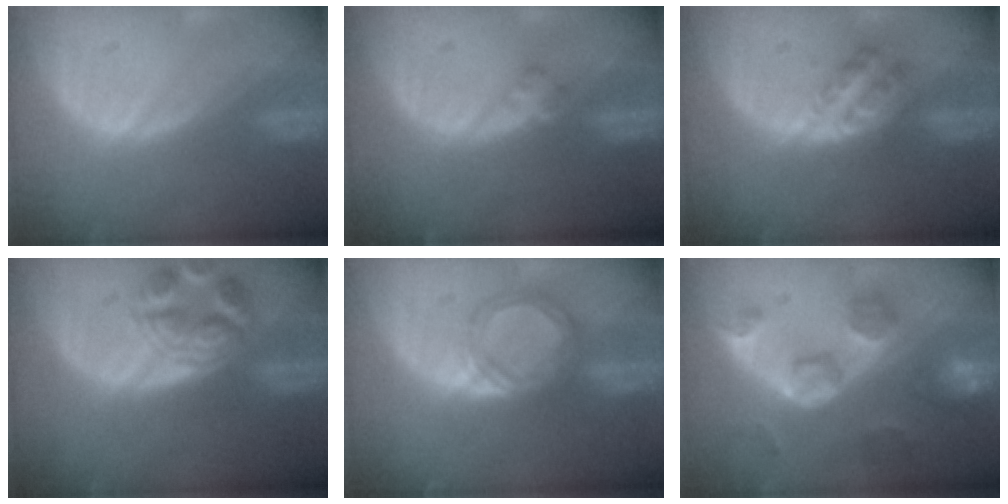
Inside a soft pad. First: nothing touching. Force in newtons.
{"total": 1.6, "press": 1.6, "slide": 0.2}
{"total": 5.3, "press": 4.9, "slide": 2.0}
{"total": 6.5, "press": 6.3, "slide": 1.6}
{"total": 5.4, "press": 5.2, "slide": 1.6}
{"total": 8.6, "press": 7.8, "slide": 3.6}